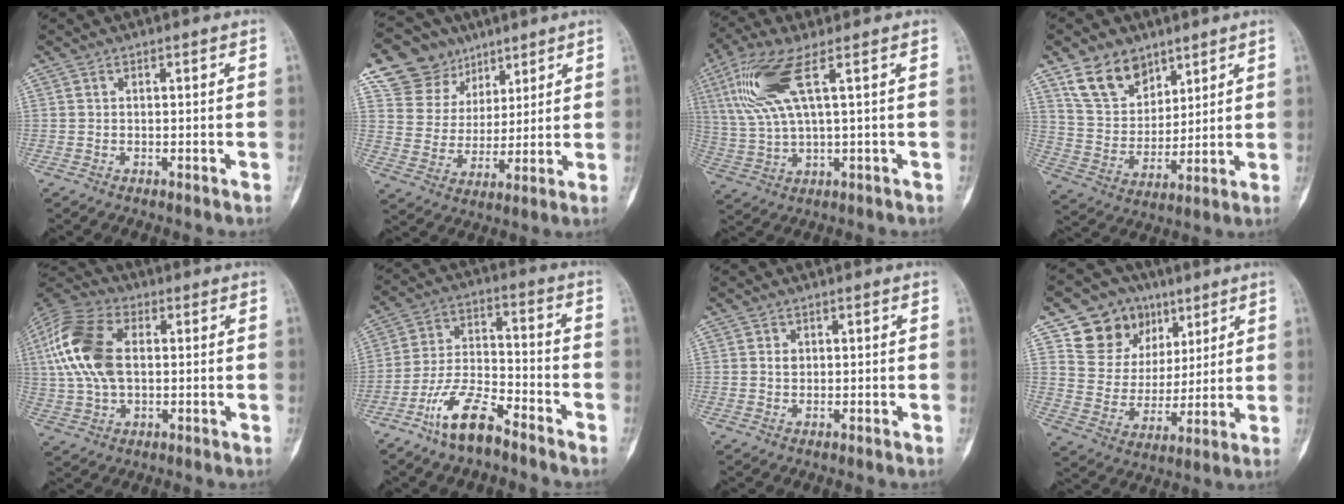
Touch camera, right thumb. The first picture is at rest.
{"total": 13.2, "force": [8.3, 10.1, 1.9], "torque": [0.003, -0.027, 0.159]}
{"total": 11.6, "force": [4.2, 2.6, 10.4], "torque": [-0.261, 0.000, 0.090]}
{"total": 11.7, "force": [7.8, 7.6, 4.4], "torque": [-0.054, -0.037, 0.154]}
{"total": 16.0, "force": [2.3, 9.4, 12.7], "torque": [-0.273, 0.017, 0.039]}
{"total": 10.9, "force": [-7.6, 4.0, 6.8], "torque": [-0.131, 0.055, -0.148]}
{"total": 1.2, "force": [0.2, 0.9, 0.7], "torque": [-0.008, 0.002, 0.005]}
{"total": 15.1, "force": [8.1, 12.0, 4.3], "torque": [-0.035, -0.023, 0.151]}